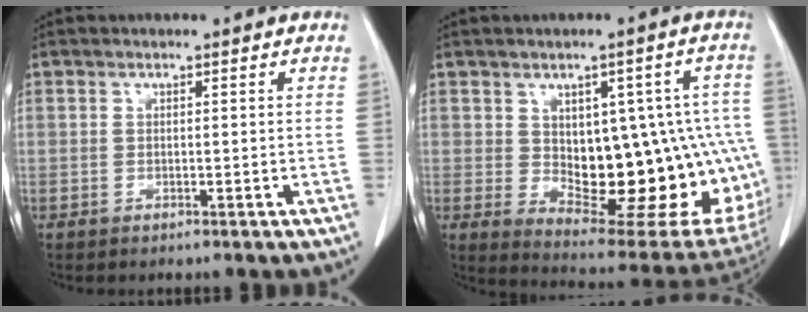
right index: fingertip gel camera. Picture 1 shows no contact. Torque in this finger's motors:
{"motor_torque": [1.77, -0.20, 0.38, 0.06]}